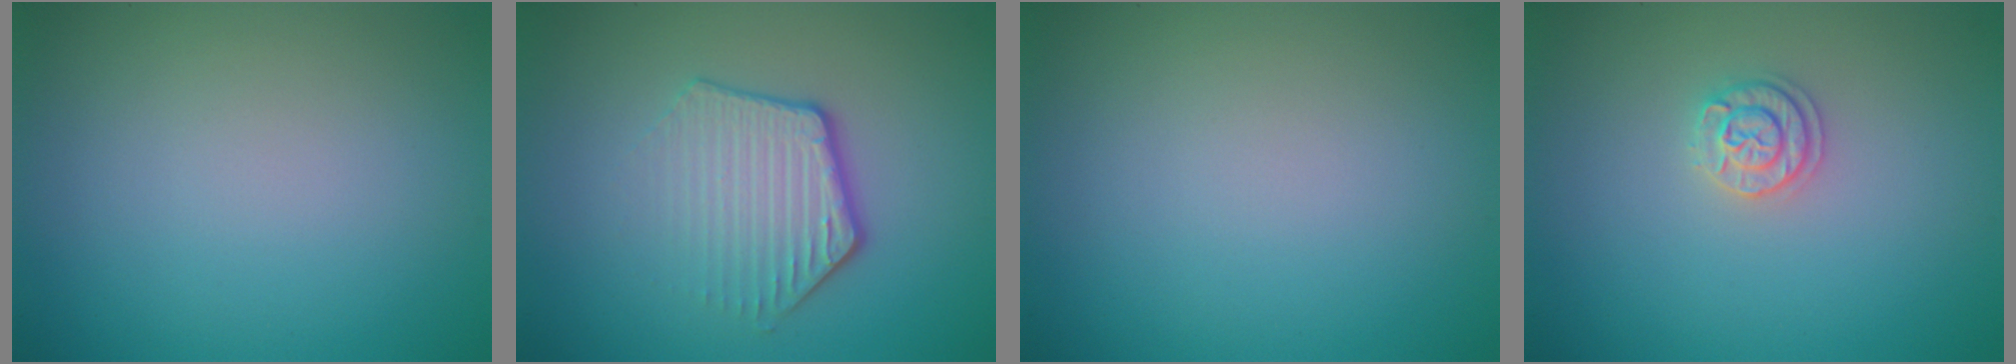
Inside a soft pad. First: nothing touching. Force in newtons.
{"total": 3.9, "press": 3.0, "slide": 2.5}
{"total": 0.0}
{"total": 1.8, "press": 1.7, "slide": 0.3}